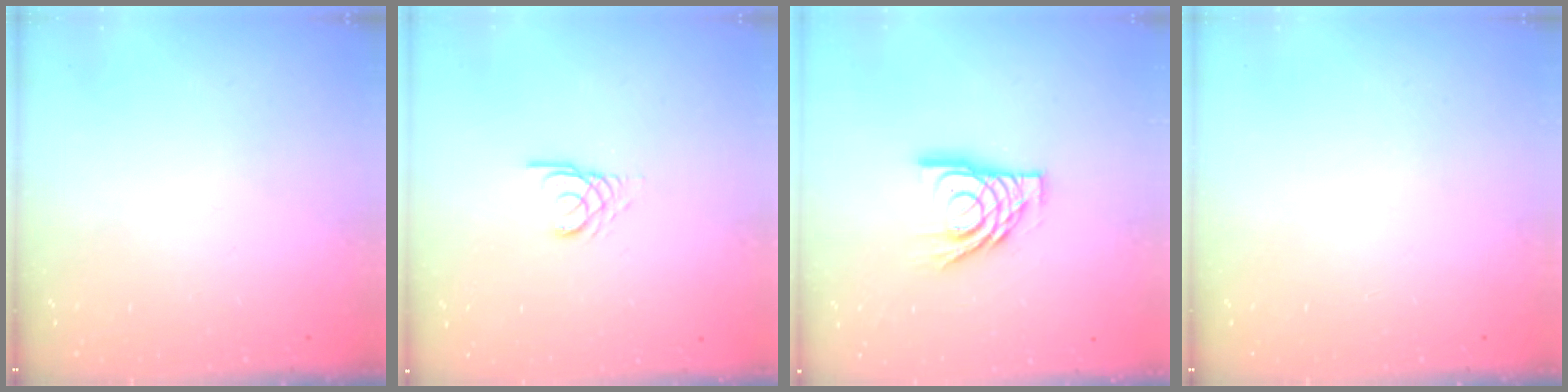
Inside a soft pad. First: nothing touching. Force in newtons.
{"total": 2.6, "press": 2.6, "slide": 0.1}
{"total": 12.2, "press": 12.2, "slide": 1.1}
{"total": 0.0}